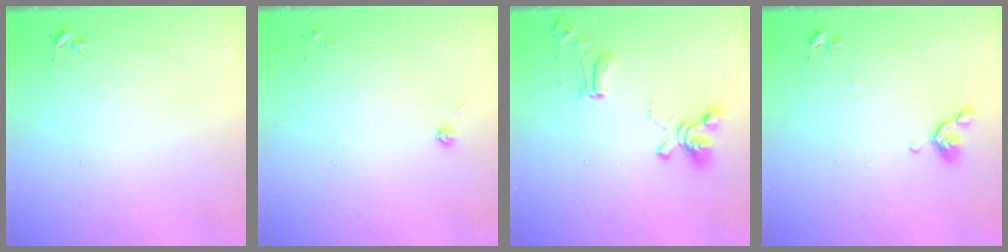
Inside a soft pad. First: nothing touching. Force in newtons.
{"total": 2.9, "press": 2.8, "slide": 1.0}
{"total": 15.8, "press": 15.7, "slide": 1.6}
{"total": 7.0, "press": 6.8, "slide": 1.4}